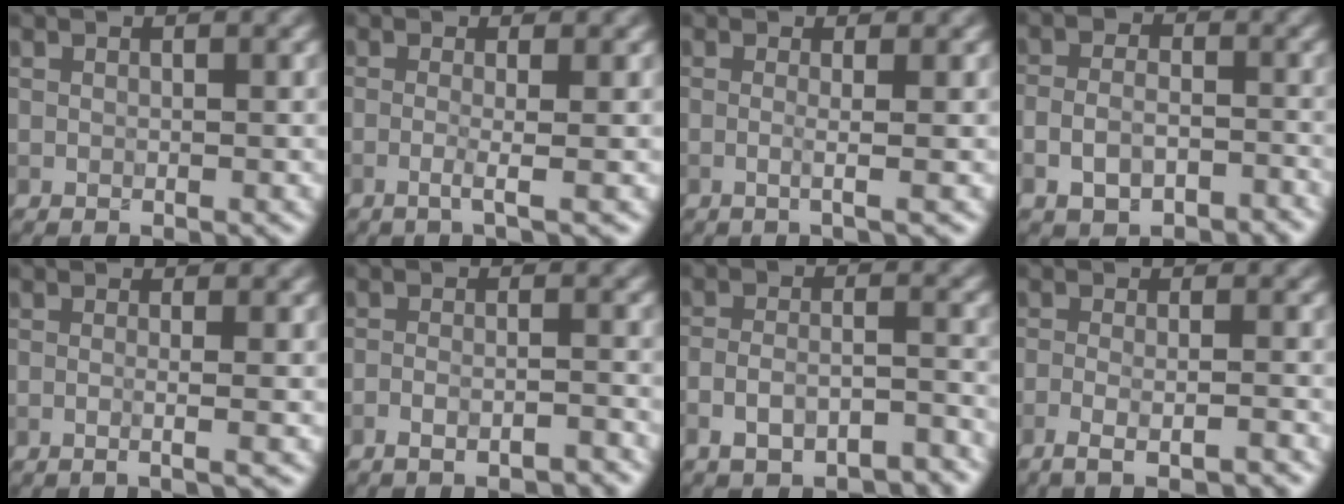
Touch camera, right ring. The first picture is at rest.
{"total": 2.1, "force": [-0.4, 0.7, 1.9], "torque": [-0.028, -0.004, -0.016]}
{"total": 2.6, "force": [0.4, 1.3, 2.3], "torque": [-0.016, 0.002, -0.024]}
{"total": 4.3, "force": [-2.7, 2.3, 2.5], "torque": [-0.043, 0.003, -0.054]}
{"total": 3.0, "force": [0.3, 1.6, 2.5], "torque": [-0.003, 0.003, -0.028]}
{"total": 4.0, "force": [-3.4, 0.9, 1.9], "torque": [-0.027, 0.009, -0.053]}
{"total": 5.8, "force": [-4.6, 1.7, 2.9], "torque": [-0.056, 0.000, -0.079]}
{"total": 4.3, "force": [-2.8, 1.1, 3.0], "torque": [-0.046, -0.001, -0.047]}